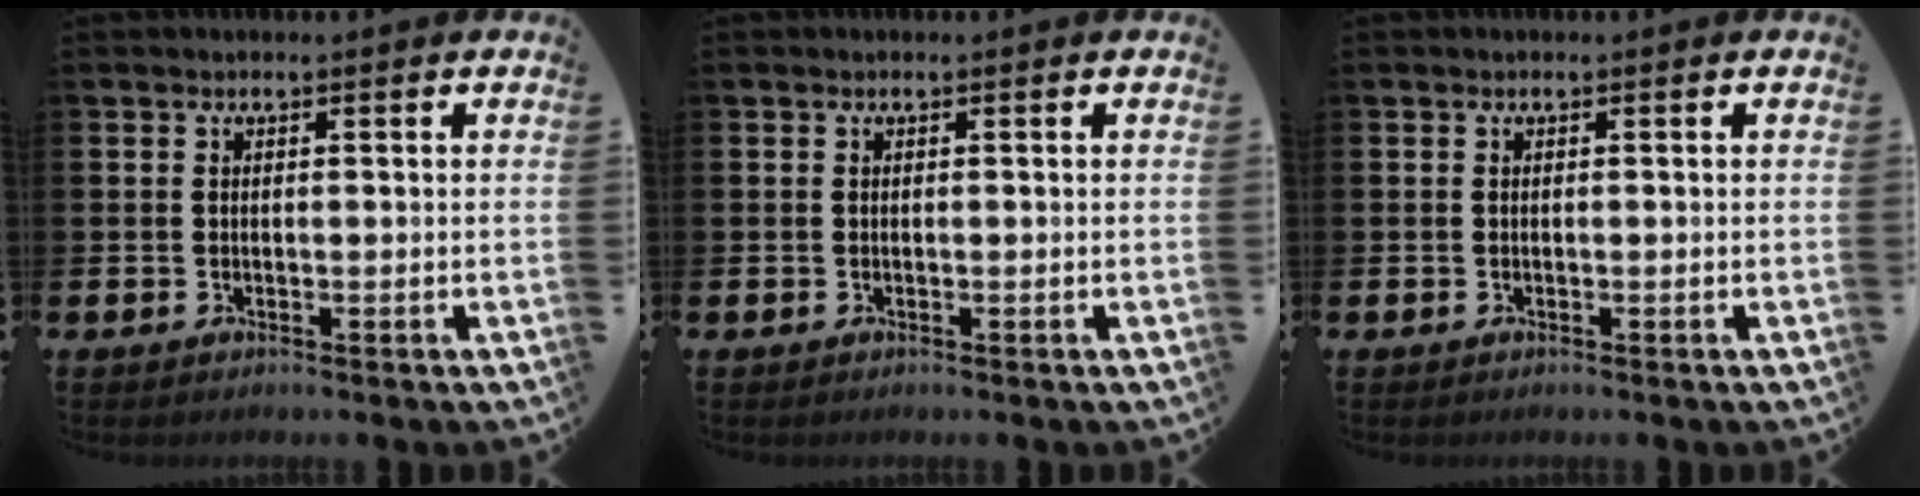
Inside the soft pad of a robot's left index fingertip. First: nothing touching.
{"total": 0.0}
{"total": 0.0}